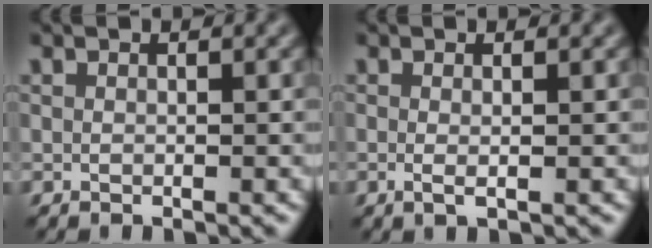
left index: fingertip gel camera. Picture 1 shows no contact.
{"total": 1.3, "force": [0.0, 0.1, 1.3], "torque": [-0.022, -0.004, -0.001]}